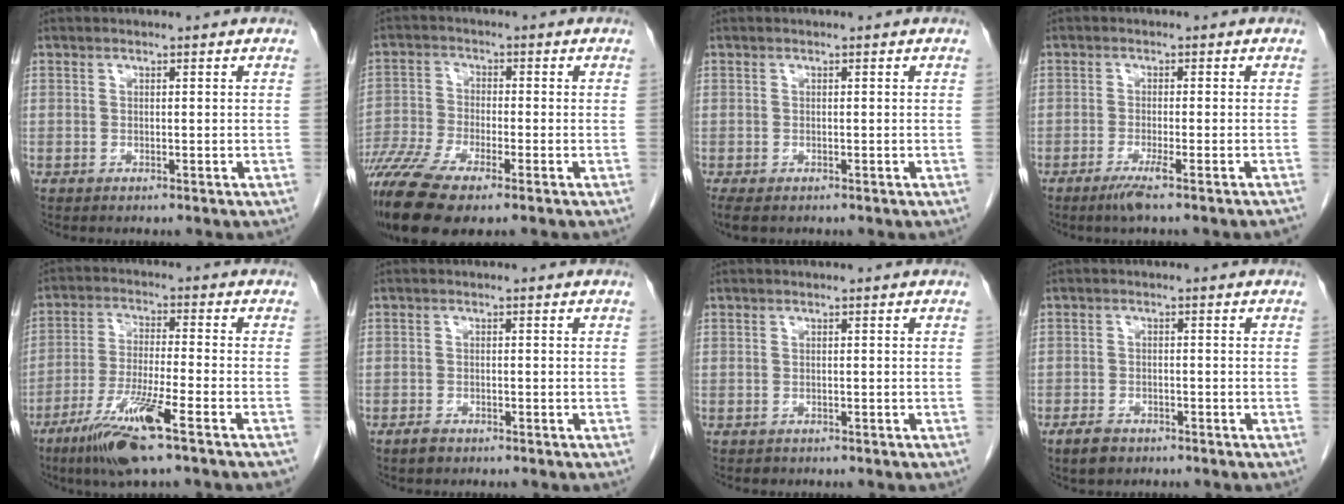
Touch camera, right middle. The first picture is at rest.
{"total": 11.3, "force": [-7.4, 2.2, 8.3], "torque": [-0.169, -0.021, -0.138]}
{"total": 3.4, "force": [-2.4, 1.5, 1.8], "torque": [-0.031, -0.010, -0.035]}
{"total": 4.5, "force": [-3.2, -0.6, 3.1], "torque": [-0.045, -0.009, -0.052]}
{"total": 11.8, "force": [-7.1, 0.2, 9.4], "torque": [-0.184, -0.028, -0.126]}
{"total": 1.3, "force": [-1.0, 0.6, 0.6], "torque": [-0.015, 0.001, -0.014]}
{"total": 0.0}
{"total": 3.0, "force": [-2.1, 1.6, 1.4], "torque": [-0.029, 0.001, -0.030]}